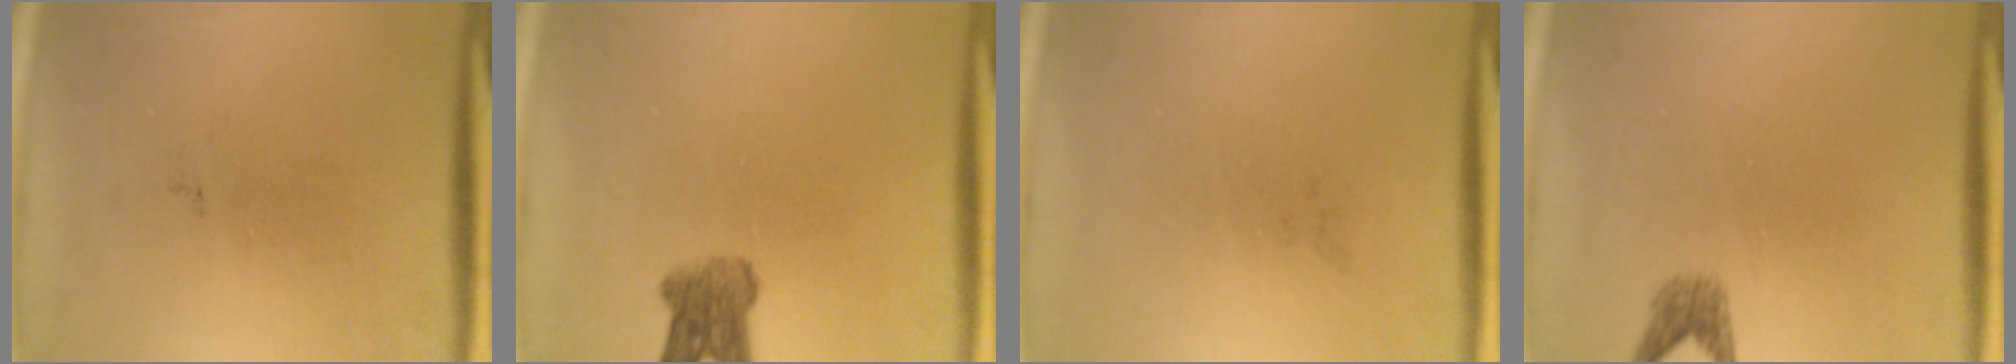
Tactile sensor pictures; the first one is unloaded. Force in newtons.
{"total": 4.7}
{"total": 0.0}
{"total": 1.8}